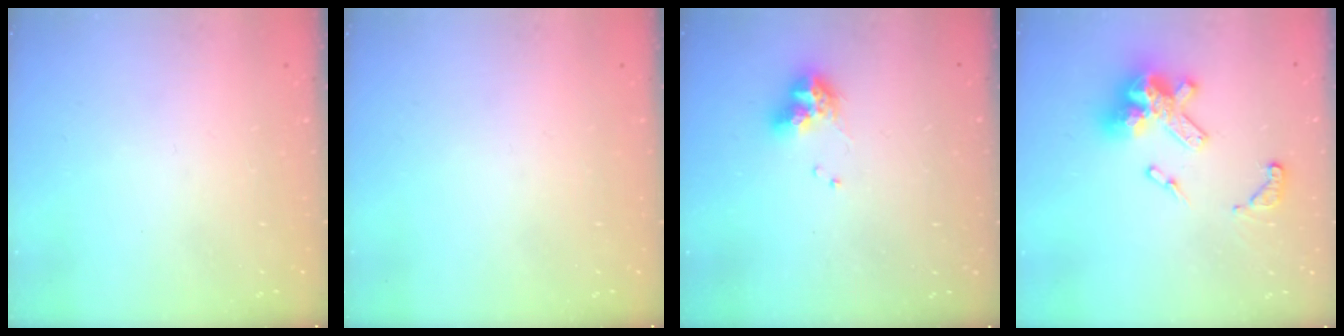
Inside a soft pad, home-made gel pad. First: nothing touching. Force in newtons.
{"total": 0.0}
{"total": 8.5, "press": 8.4, "slide": 0.9}
{"total": 16.9, "press": 16.8, "slide": 1.8}